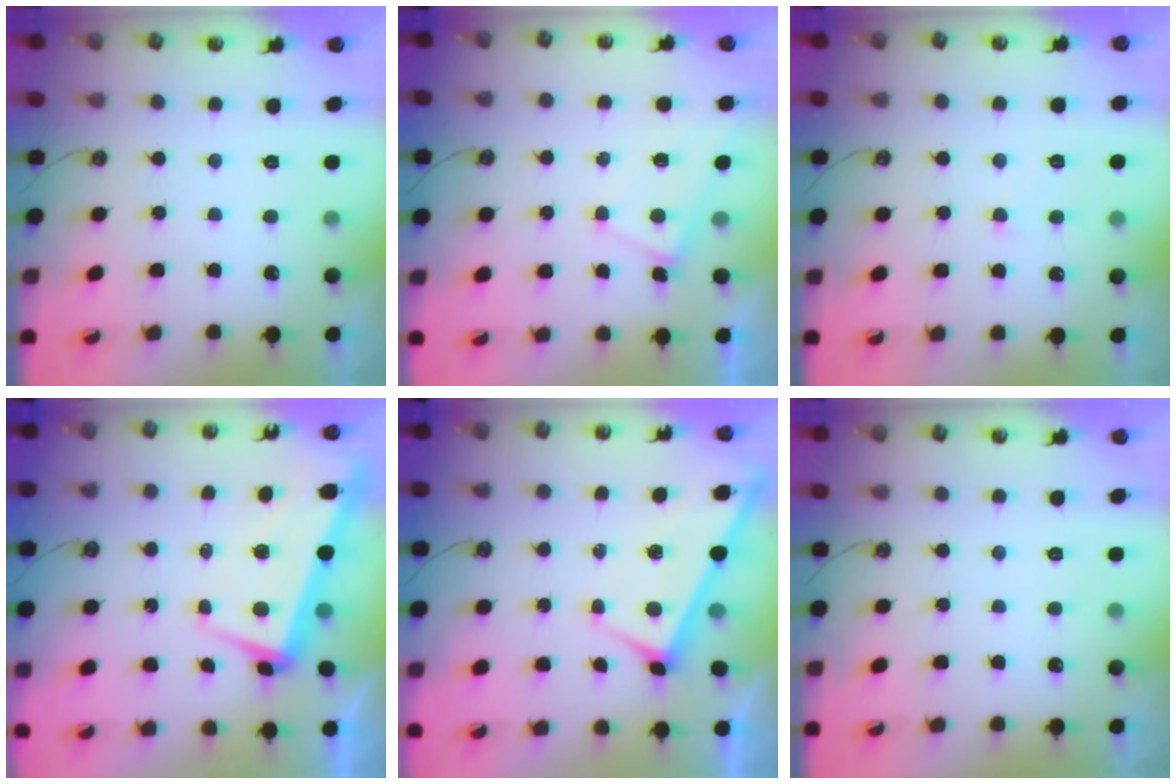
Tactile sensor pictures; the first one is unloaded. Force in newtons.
{"total": 0.6, "press": 0.6, "slide": 0.2}
{"total": 0.7, "press": 0.5, "slide": 0.5}
{"total": 2.2, "press": 0.3, "slide": 2.1}
{"total": 3.0, "press": 3.0, "slide": 0.1}
{"total": 0.0}